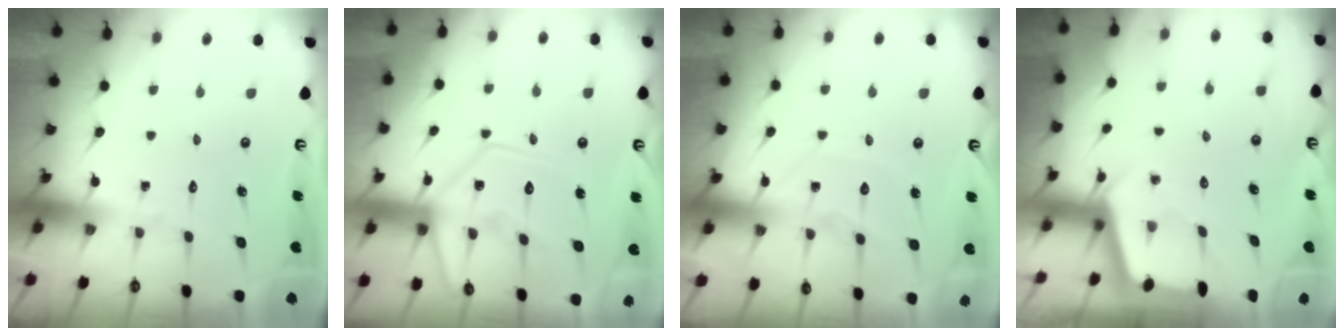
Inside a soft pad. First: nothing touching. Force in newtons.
{"total": 13.2, "press": 13.1, "slide": 1.6}
{"total": 9.0, "press": 9.0, "slide": 0.8}
{"total": 2.1, "press": 2.1, "slide": 0.3}